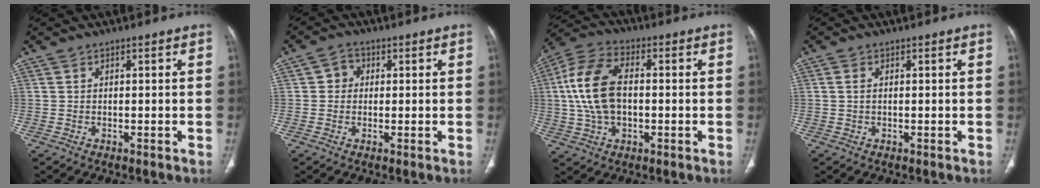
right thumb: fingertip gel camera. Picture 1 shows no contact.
{"total": 2.9, "force": [0.3, 2.7, 1.1], "torque": [0.002, 0.006, 0.000]}
{"total": 14.5, "force": [0.6, 8.5, 11.7], "torque": [-0.231, 0.021, 0.009]}
{"total": 1.0, "force": [0.1, 0.6, 0.8], "torque": [-0.014, 0.001, 0.002]}